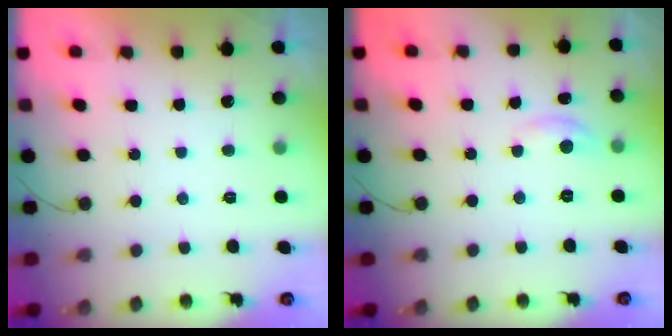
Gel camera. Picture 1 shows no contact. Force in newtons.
{"total": 3.3, "press": 3.2, "slide": 0.3}